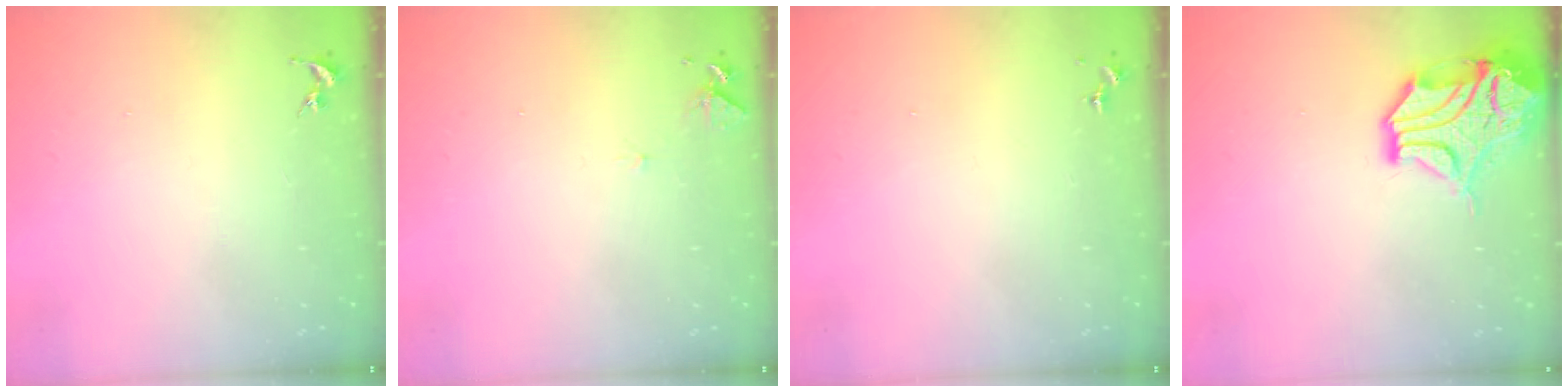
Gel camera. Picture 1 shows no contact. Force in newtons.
{"total": 6.2, "press": 6.2, "slide": 0.6}
{"total": 0.0}
{"total": 15.8, "press": 15.6, "slide": 2.5}